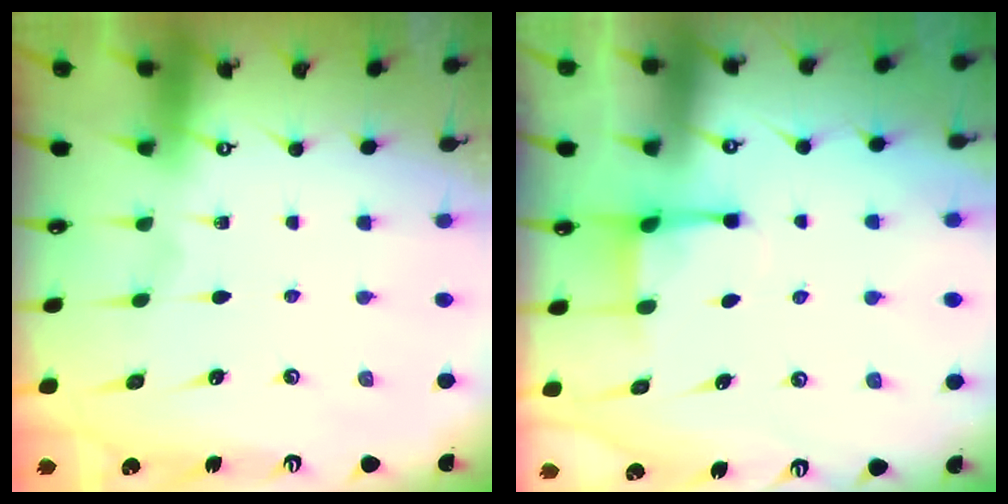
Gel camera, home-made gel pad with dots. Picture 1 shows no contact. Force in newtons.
{"total": 2.2, "press": 2.2, "slide": 0.5}